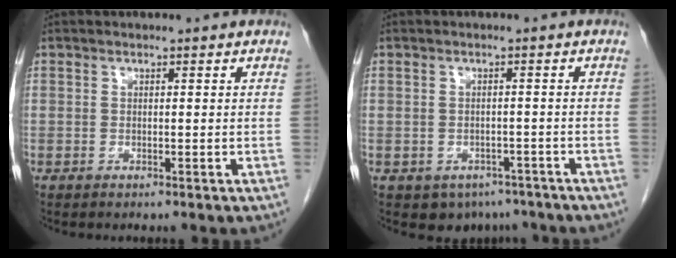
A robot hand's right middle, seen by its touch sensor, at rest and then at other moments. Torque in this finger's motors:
{"motor_torque": [0.04, -0.03, -0.02, 0.01]}